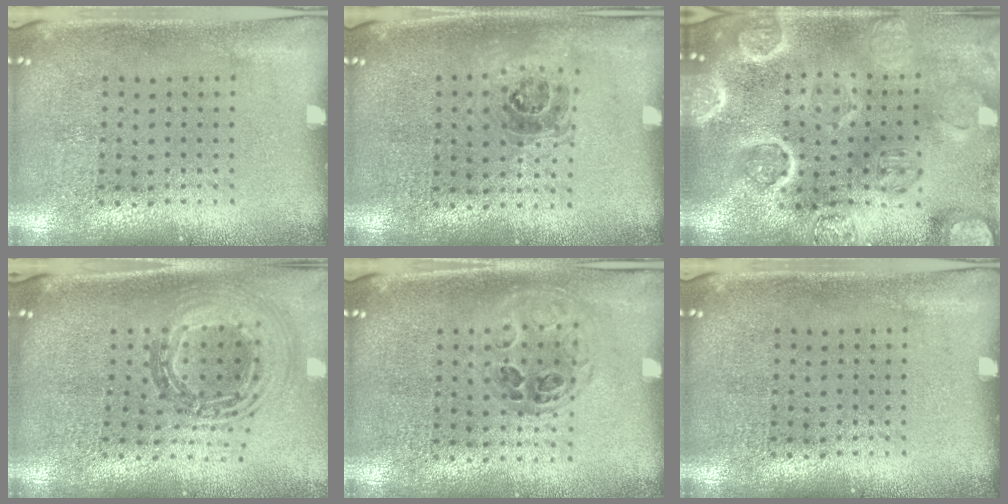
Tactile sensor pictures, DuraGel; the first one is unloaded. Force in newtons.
{"total": 1.1, "press": 0.9, "slide": 0.6}
{"total": 4.8, "press": 4.2, "slide": 2.3}
{"total": 1.1, "press": 1.0, "slide": 0.5}
{"total": 0.9, "press": 0.9, "slide": 0.2}
{"total": 0.0}